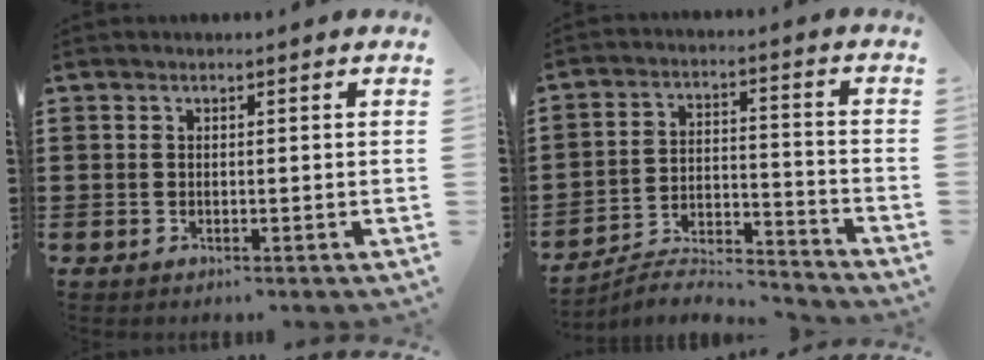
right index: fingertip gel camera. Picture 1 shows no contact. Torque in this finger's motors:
{"motor_torque": [0.09, 1.16, -1.05, -0.21]}